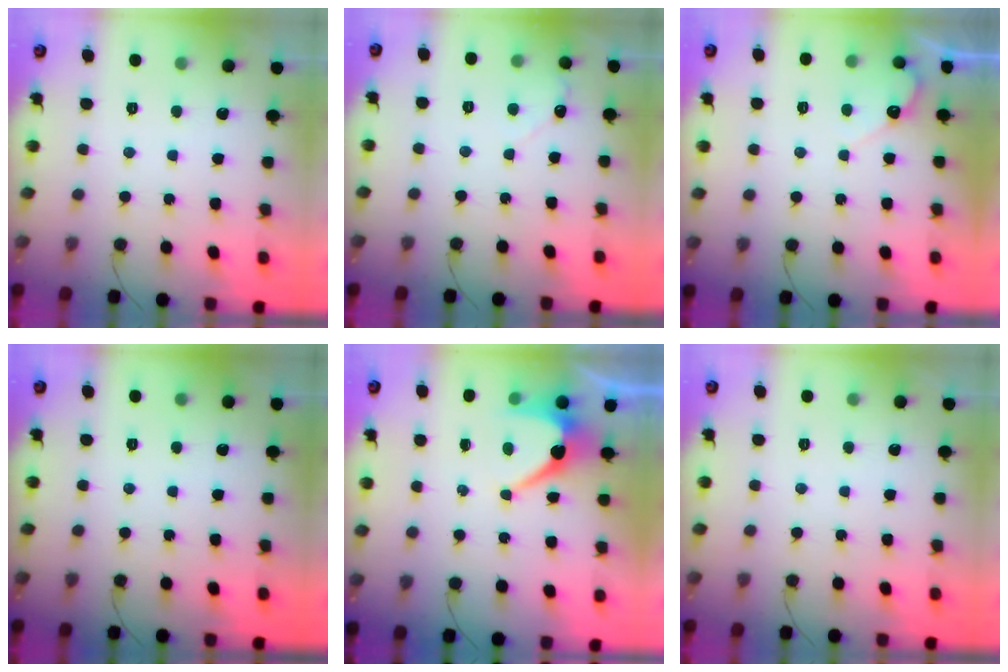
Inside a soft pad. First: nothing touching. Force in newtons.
{"total": 2.7, "press": 2.7, "slide": 0.2}
{"total": 4.2, "press": 4.2, "slide": 0.2}
{"total": 0.0}
{"total": 6.8, "press": 6.8, "slide": 0.6}
{"total": 0.0}